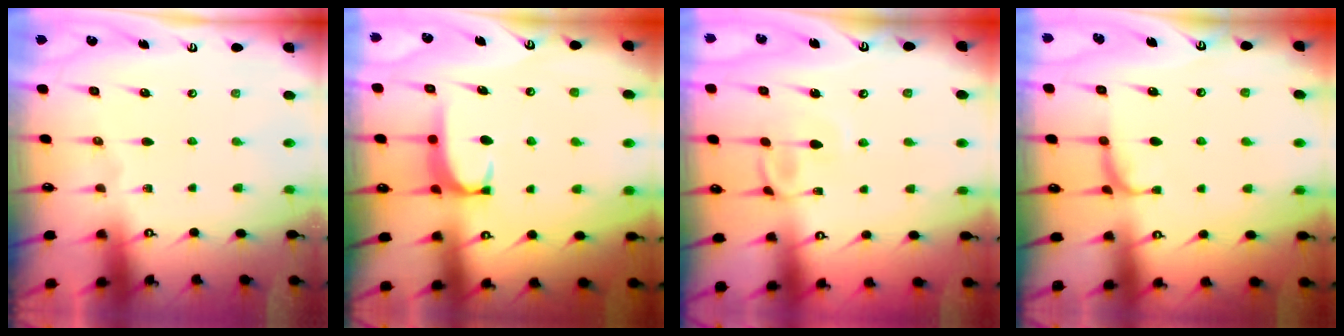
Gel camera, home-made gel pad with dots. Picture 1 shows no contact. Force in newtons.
{"total": 1.9, "press": 1.8, "slide": 0.5}
{"total": 2.6, "press": 2.5, "slide": 0.6}
{"total": 0.8, "press": 0.5, "slide": 0.6}